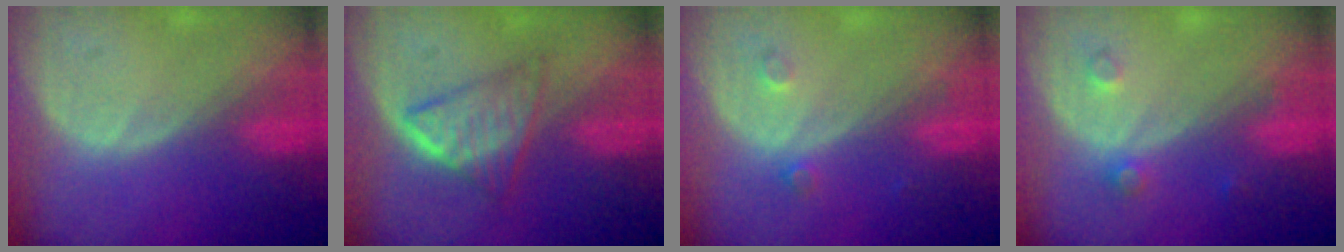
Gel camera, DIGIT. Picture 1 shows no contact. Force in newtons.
{"total": 5.5, "press": 5.3, "slide": 1.5}
{"total": 1.9, "press": 1.6, "slide": 1.0}
{"total": 2.0, "press": 2.0, "slide": 0.2}